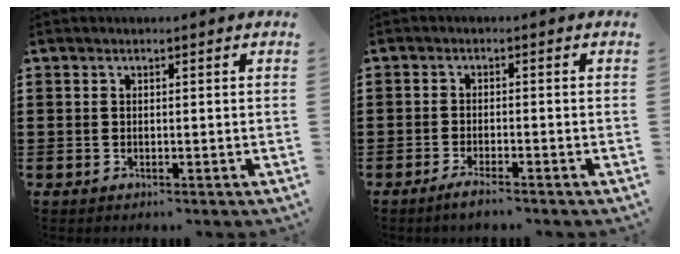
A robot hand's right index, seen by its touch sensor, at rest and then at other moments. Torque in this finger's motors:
{"motor_torque": [1.09, 1.05, 0.00, -0.01]}